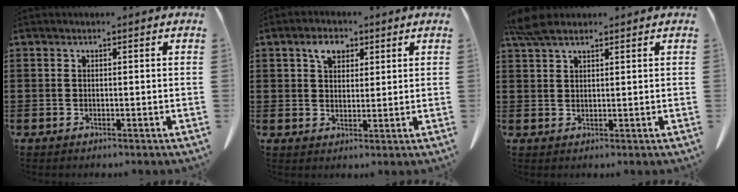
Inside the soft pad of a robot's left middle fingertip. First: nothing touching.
{"total": 4.3, "force": [2.4, 2.7, 2.4], "torque": [-0.041, 0.006, 0.038]}
{"total": 4.1, "force": [3.0, 1.5, 2.4], "torque": [-0.055, 0.007, 0.058]}